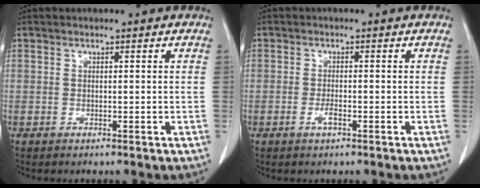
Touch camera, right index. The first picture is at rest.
{"total": 1.7, "force": [-0.8, 0.3, 1.5], "torque": [-0.030, -0.001, -0.014]}